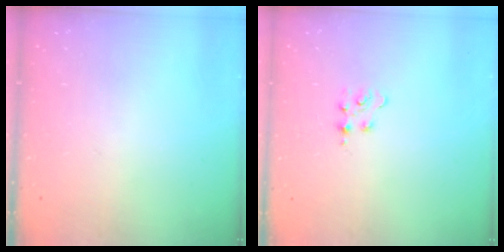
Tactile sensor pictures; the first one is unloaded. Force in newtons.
{"total": 2.3, "press": 2.3, "slide": 0.4}